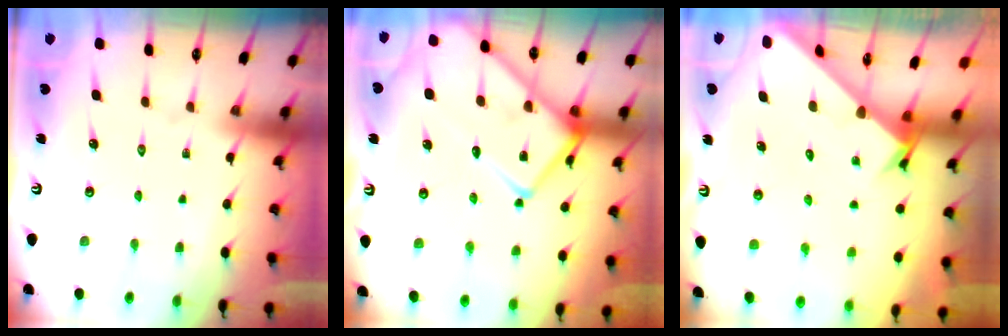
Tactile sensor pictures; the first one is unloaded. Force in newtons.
{"total": 17.8, "press": 17.7, "slide": 1.6}
{"total": 2.4, "press": 2.4, "slide": 0.1}